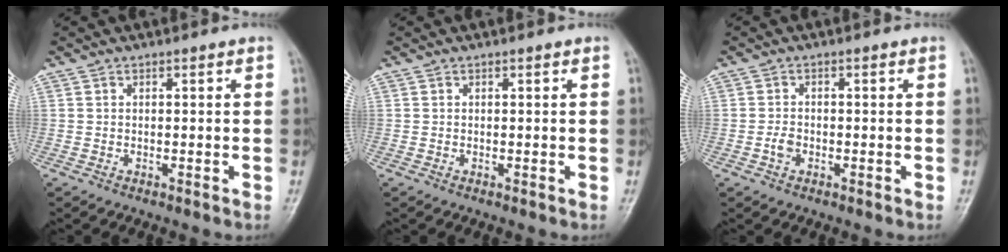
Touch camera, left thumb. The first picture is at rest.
{"total": 0.0}
{"total": 1.9, "force": [-0.7, 1.3, 1.1], "torque": [-0.020, 0.004, -0.017]}